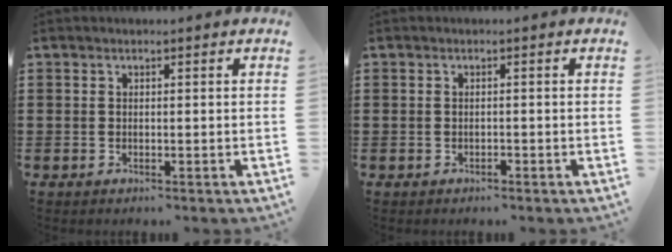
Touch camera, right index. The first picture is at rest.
{"total": 0.5, "force": [-0.4, 0.1, 0.4], "torque": [-0.009, -0.002, -0.007]}